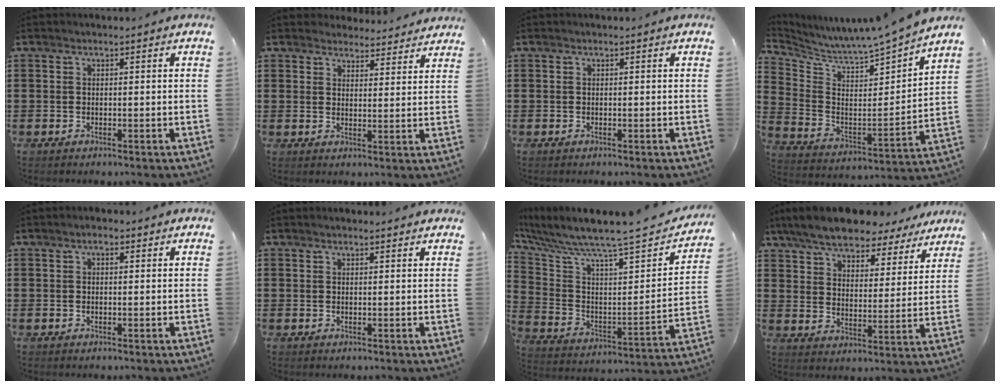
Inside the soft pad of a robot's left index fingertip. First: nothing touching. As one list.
[{"total": 3.8, "force": [3.7, 0.7, 0.2], "torque": [-0.008, -0.016, 0.068]}, {"total": 0.0}, {"total": 5.7, "force": [5.5, -0.9, 0.6], "torque": [-0.046, -0.070, 0.084]}, {"total": 1.4, "force": [0.3, 0.8, 1.1], "torque": [-0.024, 0.006, 0.004]}, {"total": 0.8, "force": [0.8, 0.1, 0.3], "torque": [-0.006, 0.001, 0.015]}, {"total": 7.2, "force": [6.3, 0.4, 3.5], "torque": [-0.104, -0.065, 0.096]}, {"total": 7.7, "force": [7.2, 1.6, 2.3], "torque": [-0.079, -0.031, 0.129]}]